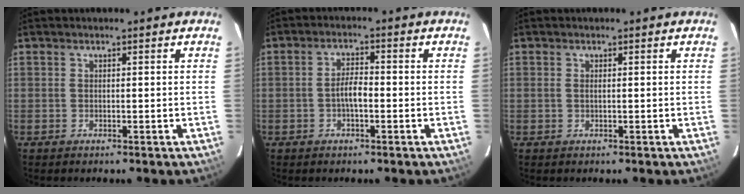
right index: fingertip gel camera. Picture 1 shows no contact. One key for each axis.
{"total": 3.4, "fx": -1.1, "fy": 1.1, "fz": 3.1, "tx": -0.059, "ty": 0.008, "tz": -0.019}
{"total": 0.5, "fx": 0.0, "fy": 0.0, "fz": 0.5, "tx": -0.011, "ty": 0.001, "tz": 0.000}